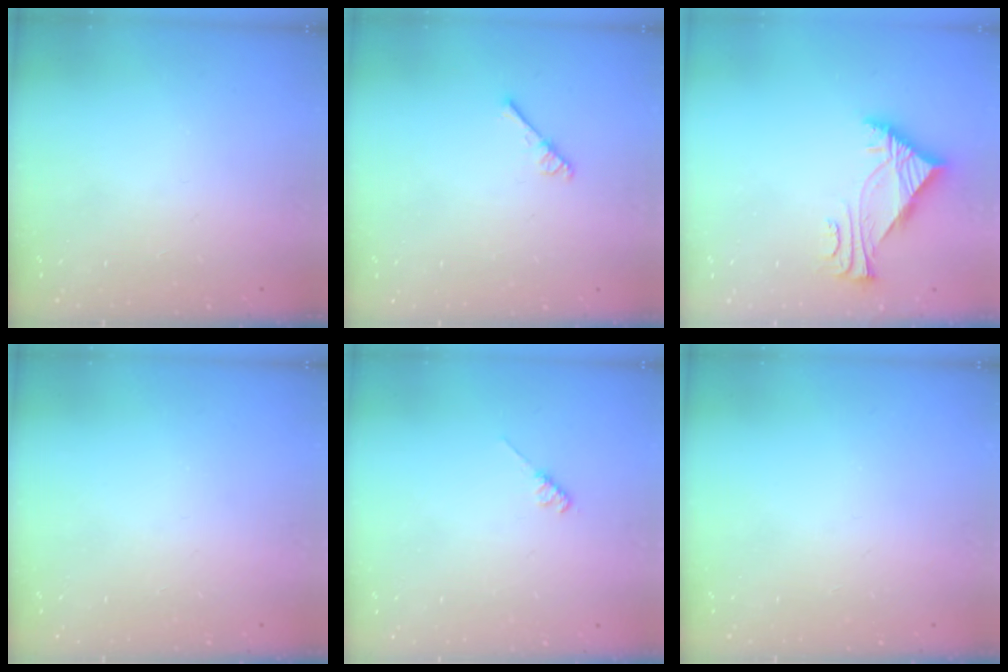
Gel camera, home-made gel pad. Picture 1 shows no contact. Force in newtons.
{"total": 2.6, "press": 2.6, "slide": 0.3}
{"total": 5.8, "press": 5.7, "slide": 0.8}
{"total": 0.0}
{"total": 2.6, "press": 2.5, "slide": 0.4}
{"total": 0.0}